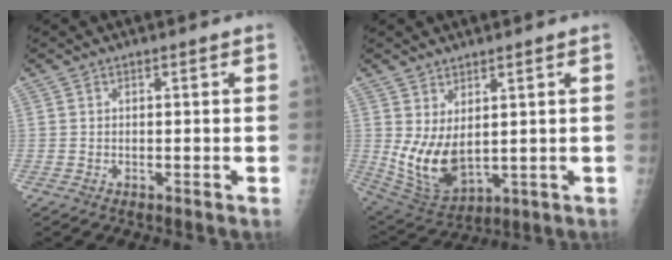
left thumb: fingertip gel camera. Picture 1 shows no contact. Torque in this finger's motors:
{"motor_torque": [0.02, 0.48, 0.84, -0.19, 0.22]}